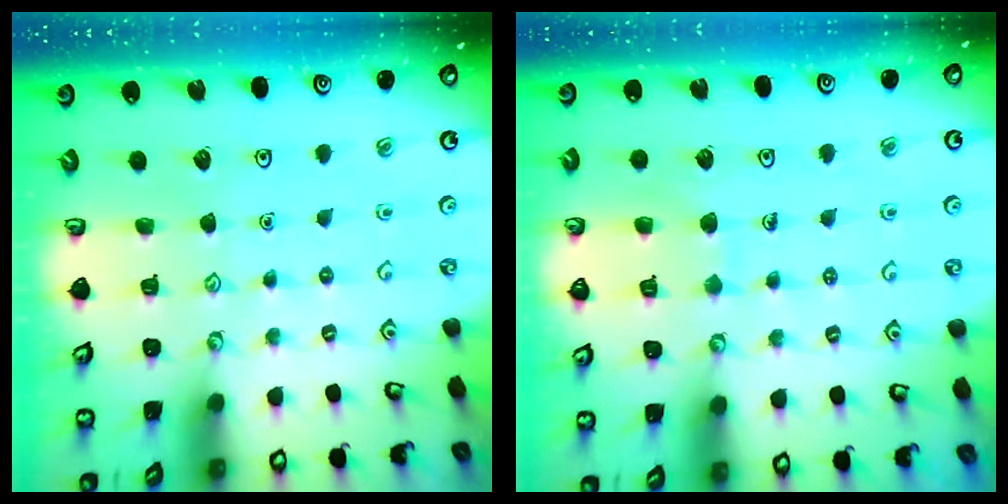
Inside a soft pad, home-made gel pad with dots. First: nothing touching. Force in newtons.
{"total": 5.9, "press": 5.9, "slide": 0.4}